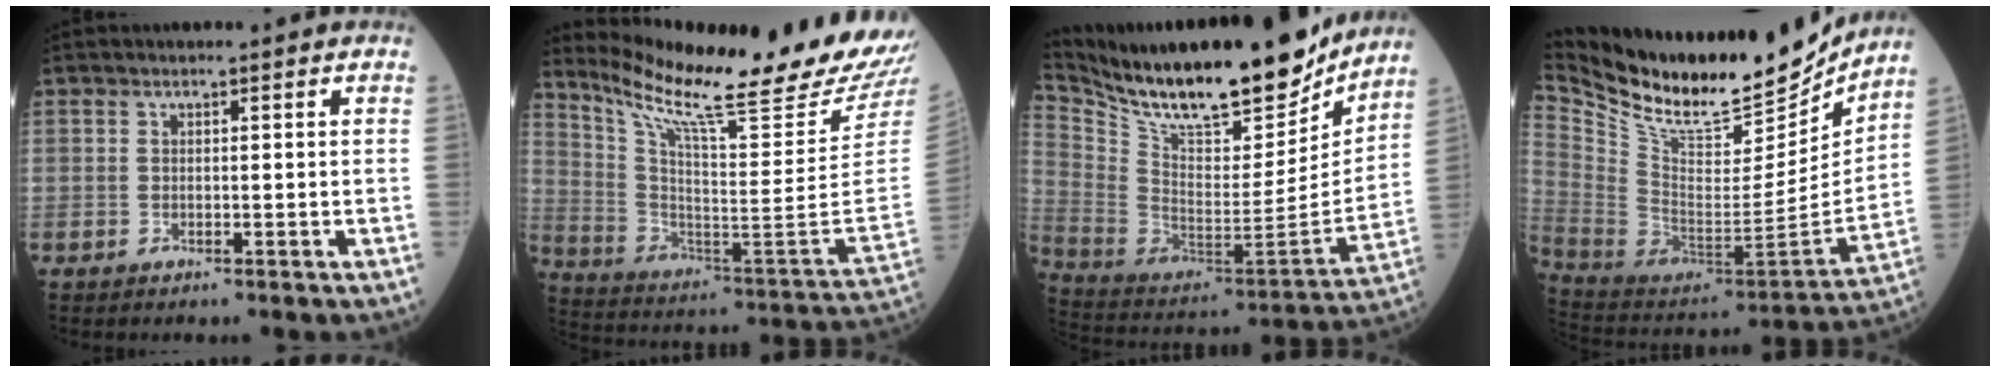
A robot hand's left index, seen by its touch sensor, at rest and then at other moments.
{"total": 26.9, "force": [23.6, -0.8, 12.7], "torque": [-0.228, -0.112, 0.347]}
{"total": 28.0, "force": [23.4, 6.3, 14.0], "torque": [-0.264, -0.025, 0.371]}
{"total": 24.6, "force": [21.9, 5.6, 9.8], "torque": [-0.193, -0.049, 0.357]}